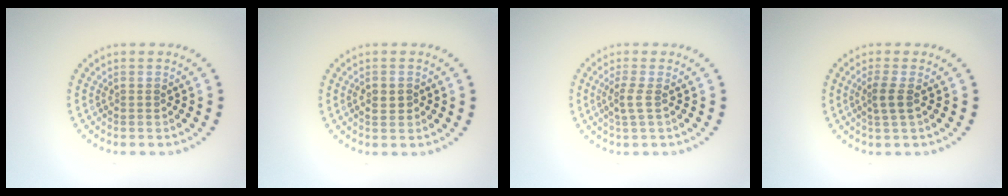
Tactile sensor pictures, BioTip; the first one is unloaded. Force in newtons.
{"total": 1.6, "press": 1.5, "slide": 0.3}
{"total": 1.6, "press": 1.3, "slide": 1.0}
{"total": 1.6, "press": 1.3, "slide": 1.0}